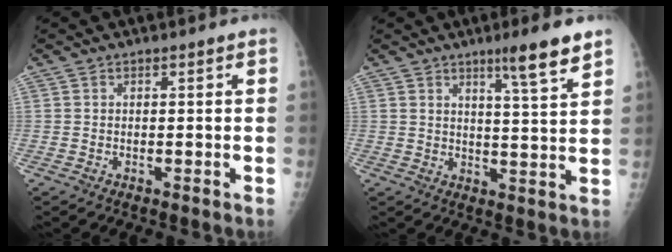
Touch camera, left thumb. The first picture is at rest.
{"total": 7.8, "force": [5.2, 0.3, 5.7], "torque": [-0.085, -0.035, 0.078]}